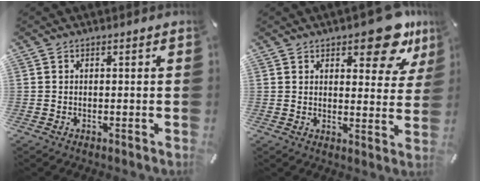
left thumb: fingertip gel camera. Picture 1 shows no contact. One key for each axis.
{"total": 12.6, "fx": 8.7, "fy": 5.4, "fz": 7.4, "tx": -0.077, "ty": -0.057, "tz": 0.146}